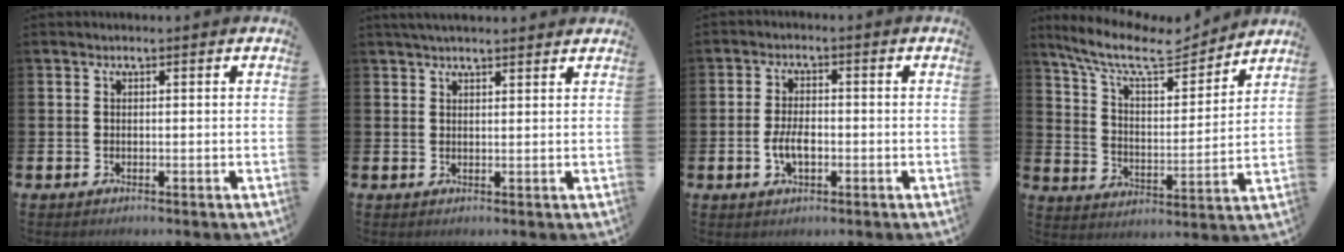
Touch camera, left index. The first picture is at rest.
{"total": 2.7, "force": [2.6, 0.4, 0.7], "torque": [-0.017, -0.004, 0.047]}
{"total": 3.8, "force": [-0.8, 2.0, 3.1], "torque": [-0.045, 0.001, -0.017]}
{"total": 10.6, "force": [8.9, 3.3, 4.7], "torque": [-0.114, -0.054, 0.149]}